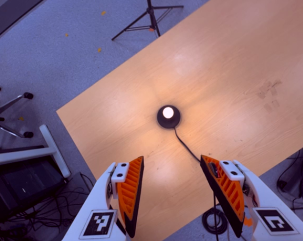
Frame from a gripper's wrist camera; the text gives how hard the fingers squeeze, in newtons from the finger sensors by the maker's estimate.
{"total": 0.0}